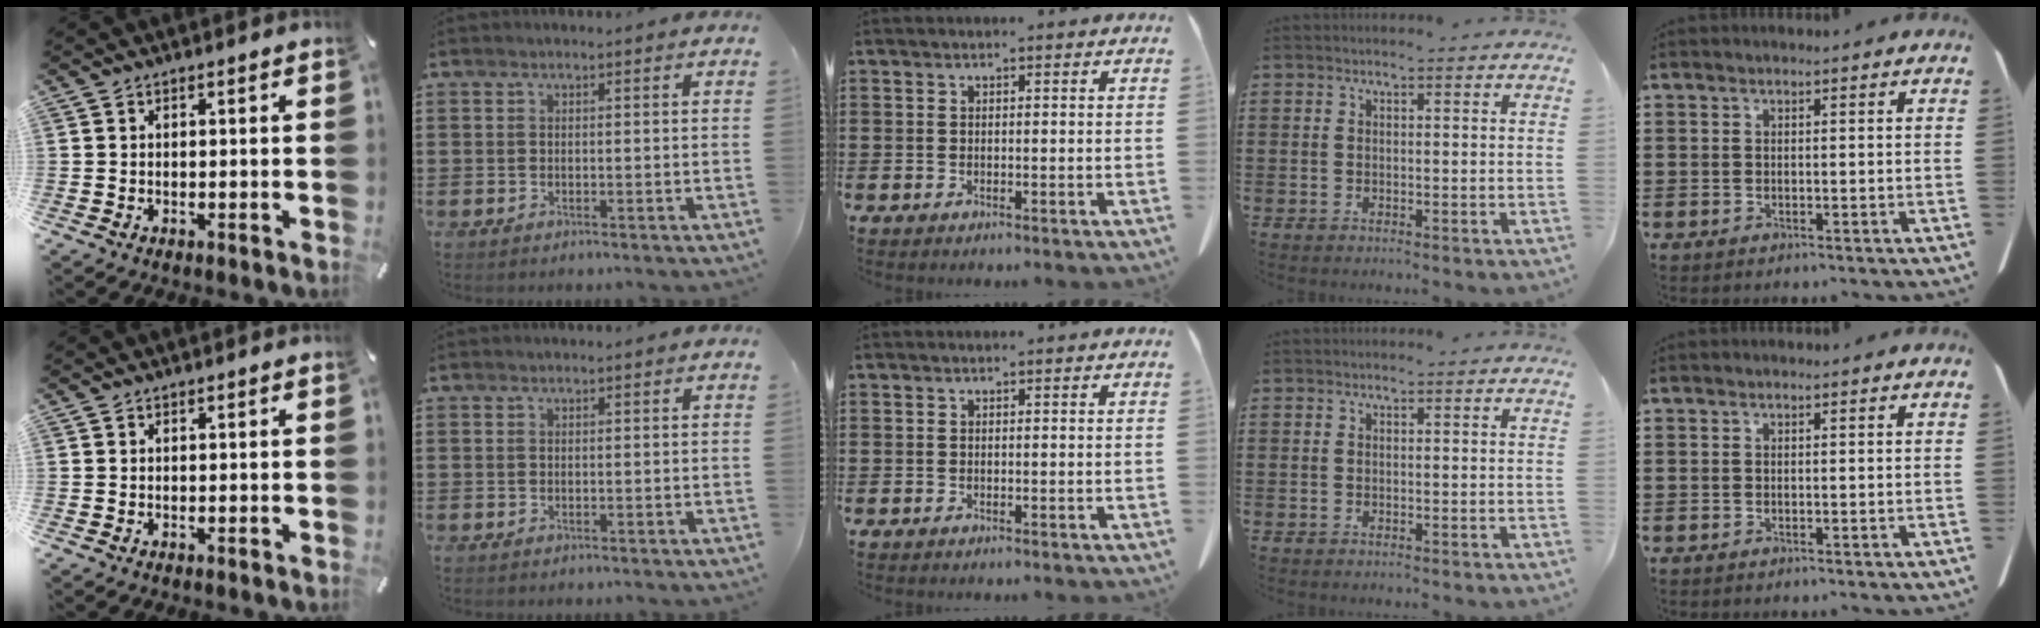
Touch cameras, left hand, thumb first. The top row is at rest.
{}